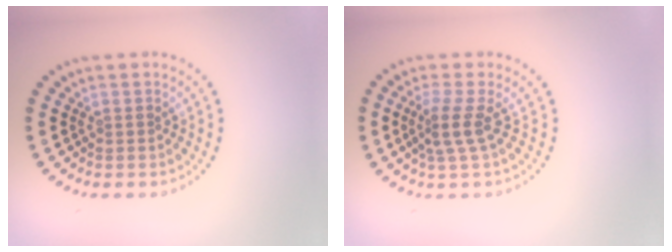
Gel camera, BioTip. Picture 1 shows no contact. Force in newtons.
{"total": 2.4, "press": 1.7, "slide": 1.6}